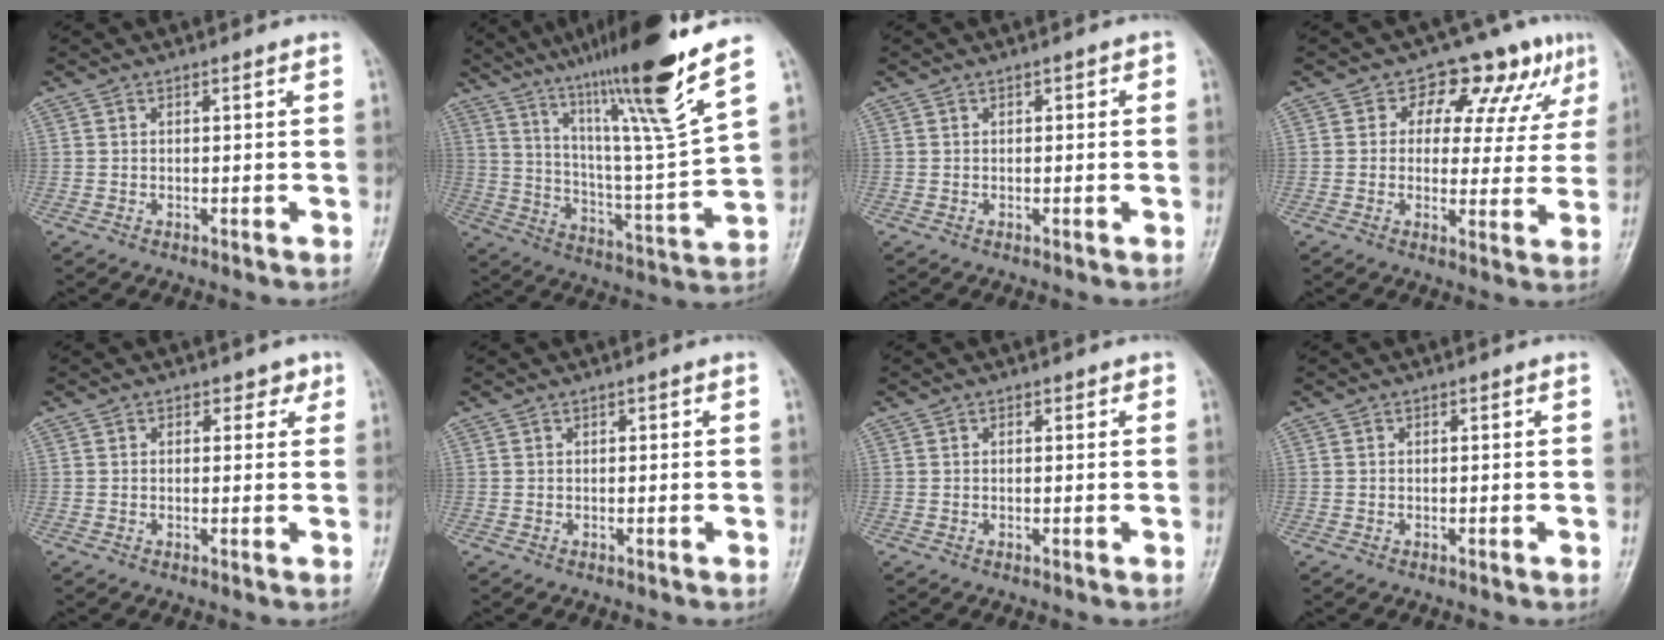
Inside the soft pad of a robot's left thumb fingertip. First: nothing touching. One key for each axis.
{"total": 22.6, "fx": 15.2, "fy": 0.5, "fz": 16.6, "tx": -0.251, "ty": -0.069, "tz": 0.259}
{"total": 1.2, "fx": 0.2, "fy": 0.8, "fz": 0.9, "tx": -0.003, "ty": 0.004, "tz": -0.001}
{"total": 11.4, "fx": 5.9, "fy": 7.0, "fz": 6.8, "tx": -0.039, "ty": -0.009, "tz": 0.072}
{"total": 2.2, "fx": 1.2, "fy": 1.7, "fz": 0.9, "tx": 0.012, "ty": -0.003, "tz": 0.009}
{"total": 0.5, "fx": 0.2, "fy": 0.3, "fz": 0.4, "tx": -0.002, "ty": 0.001, "tz": 0.002}
{"total": 0.6, "fx": 0.3, "fy": 0.5, "fz": 0.2, "tx": 0.005, "ty": 0.000, "tz": 0.000}
{"total": 0.0}